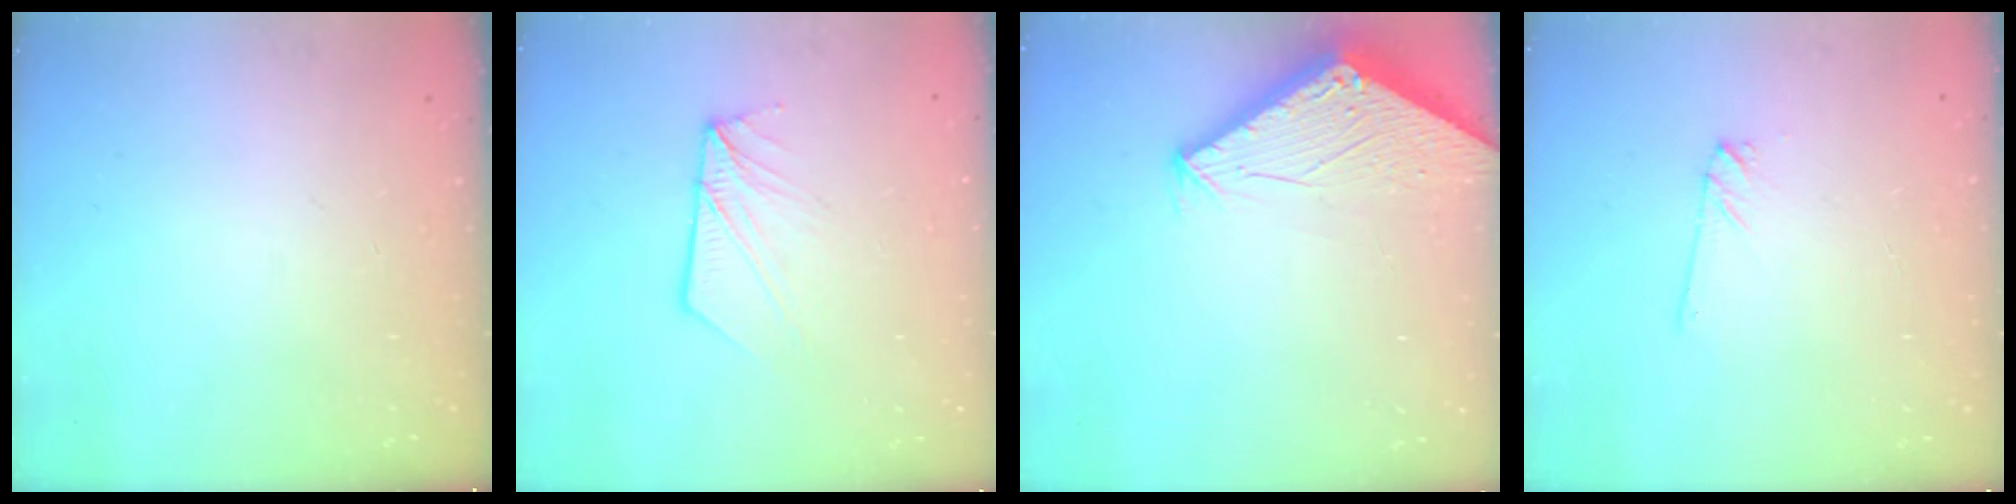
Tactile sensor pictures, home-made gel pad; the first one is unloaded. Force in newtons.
{"total": 8.3, "press": 8.3, "slide": 0.9}
{"total": 2.9, "press": 2.9, "slide": 0.1}
{"total": 1.7, "press": 1.7, "slide": 0.1}